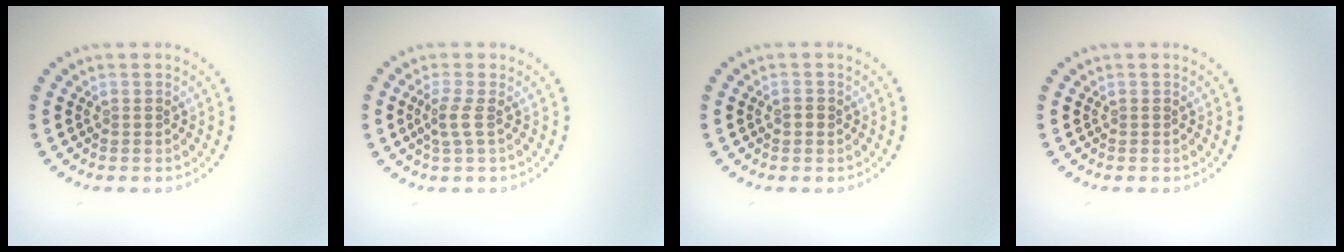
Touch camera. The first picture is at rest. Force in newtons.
{"total": 1.6, "press": 1.3, "slide": 1.1}
{"total": 0.9, "press": 0.9, "slide": 0.0}
{"total": 0.0}